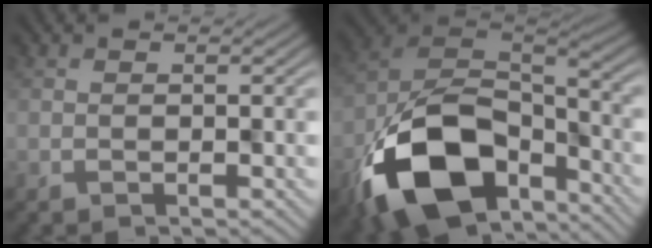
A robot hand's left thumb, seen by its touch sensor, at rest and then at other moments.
{"total": 16.8, "force": [-8.7, 9.8, 10.5], "torque": [-0.221, -0.042, -0.154]}